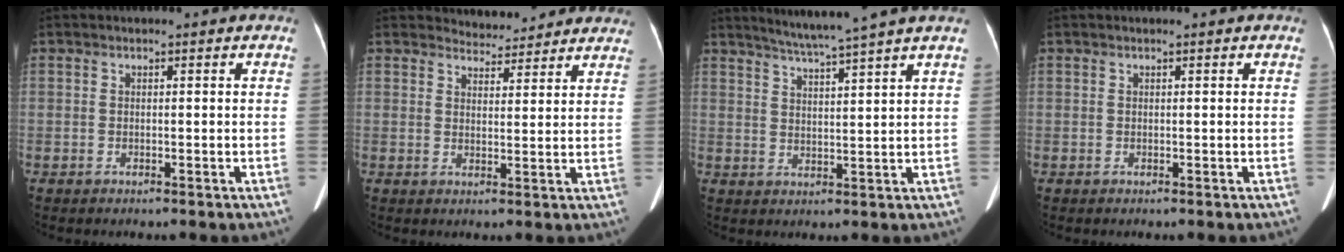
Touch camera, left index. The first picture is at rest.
{"total": 6.2, "force": [6.0, 1.4, -0.1], "torque": [0.010, 0.008, 0.066]}
{"total": 8.0, "force": [6.8, -1.9, 3.8], "torque": [-0.063, 0.003, 0.104]}
{"total": 0.0}